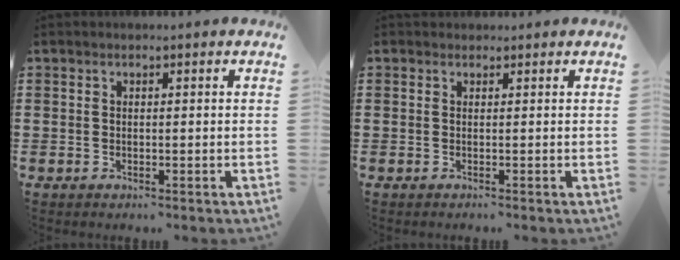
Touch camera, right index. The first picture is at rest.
{"total": 0.6, "force": [0.4, 0.4, -0.1], "torque": [0.001, 0.003, 0.007]}